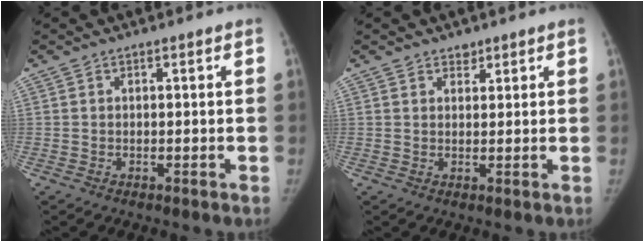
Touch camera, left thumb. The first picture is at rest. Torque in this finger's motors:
{"motor_torque": [0.24, -0.31, 0.60, -0.34, 0.02]}